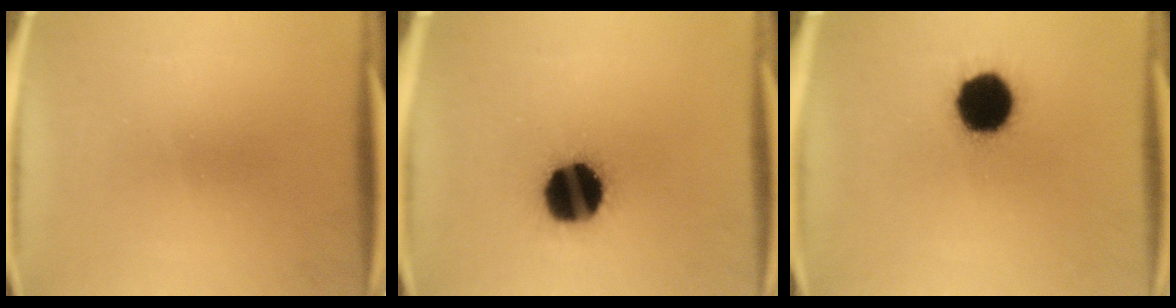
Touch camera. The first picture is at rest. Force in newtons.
{"total": 19.1}
{"total": 16.3}